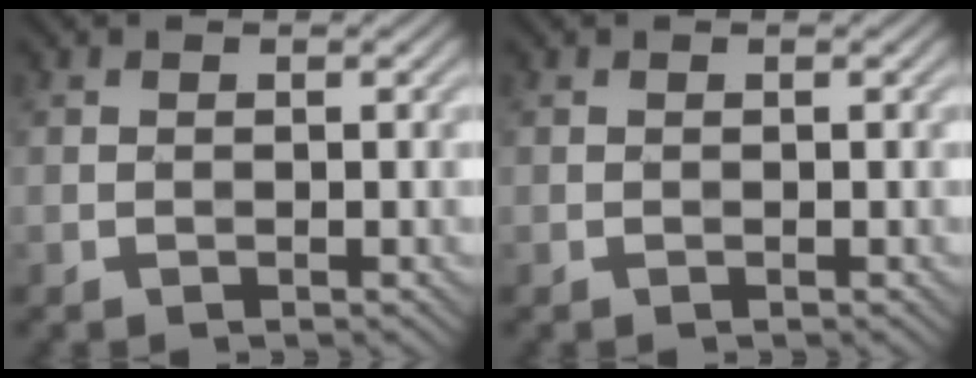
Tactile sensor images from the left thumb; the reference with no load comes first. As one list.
[{"total": 0.0}]